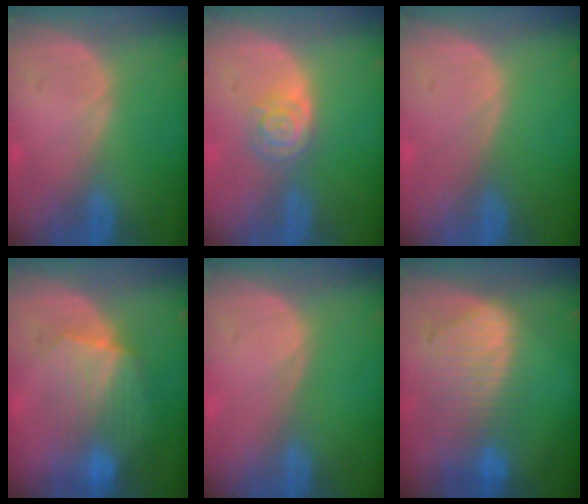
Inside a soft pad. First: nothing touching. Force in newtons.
{"total": 4.1, "press": 3.8, "slide": 1.6}
{"total": 0.0}
{"total": 7.6, "press": 7.6, "slide": 0.5}
{"total": 0.0}
{"total": 9.1, "press": 8.1, "slide": 4.3}